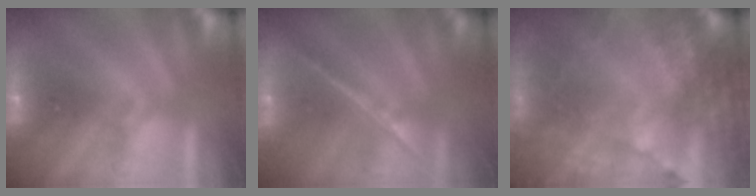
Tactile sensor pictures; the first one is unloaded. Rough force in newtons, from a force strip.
{"total": 1.8}
{"total": 7.5}